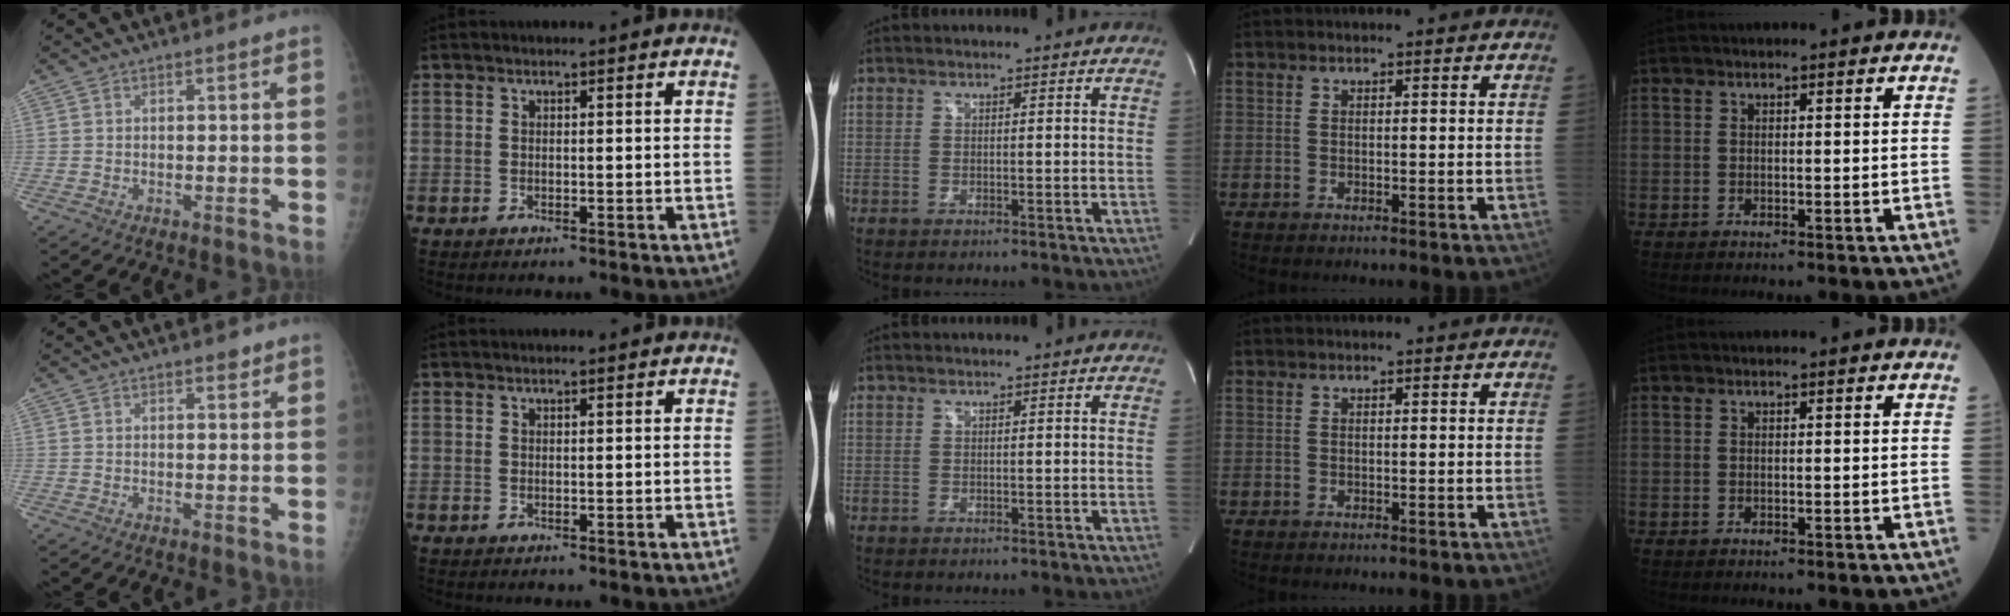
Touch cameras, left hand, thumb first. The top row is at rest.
{"thumb": {"total": 1.8, "force": [1.3, 0.7, 1.0], "torque": [-0.005, -0.007, 0.016]}, "index": {"total": 0.6, "force": [0.5, 0.0, 0.3], "torque": [-0.007, 0.005, 0.008]}}